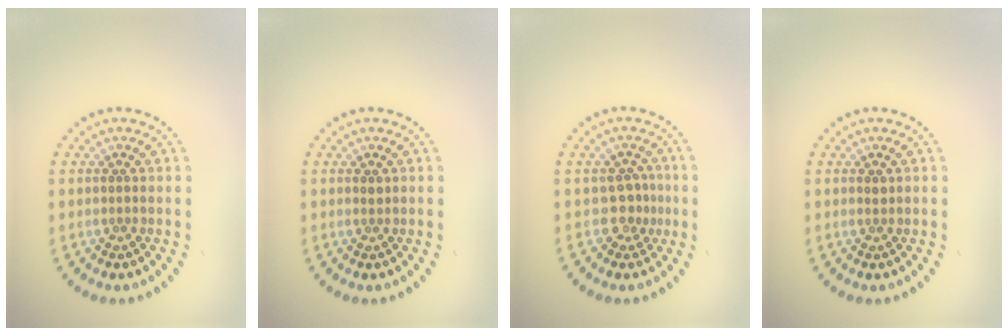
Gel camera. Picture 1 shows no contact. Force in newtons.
{"total": 0.5, "press": 0.3, "slide": 0.4}
{"total": 2.0, "press": 1.4, "slide": 1.3}
{"total": 0.5, "press": 0.3, "slide": 0.4}